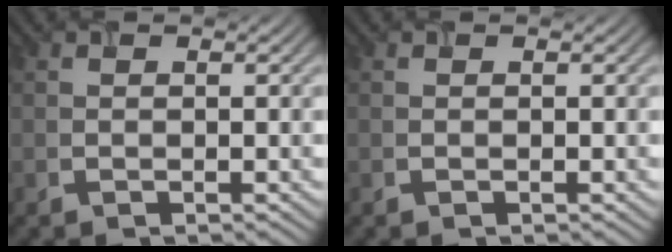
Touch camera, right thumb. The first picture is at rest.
{"total": 0.0}